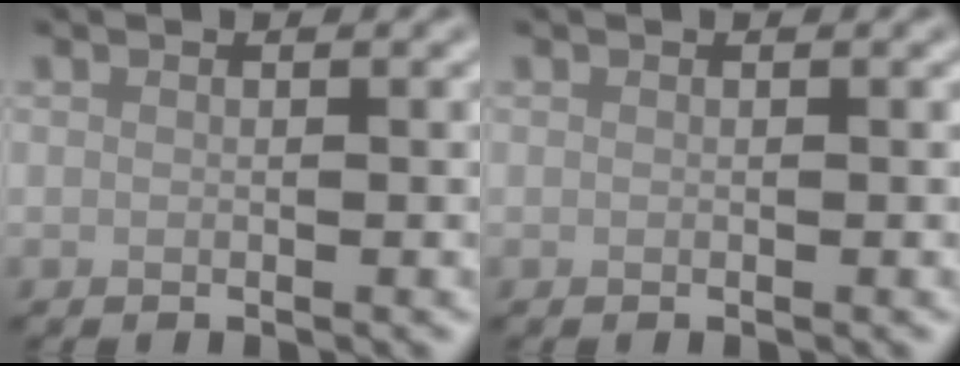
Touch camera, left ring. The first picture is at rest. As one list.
[{"total": 0.0}]